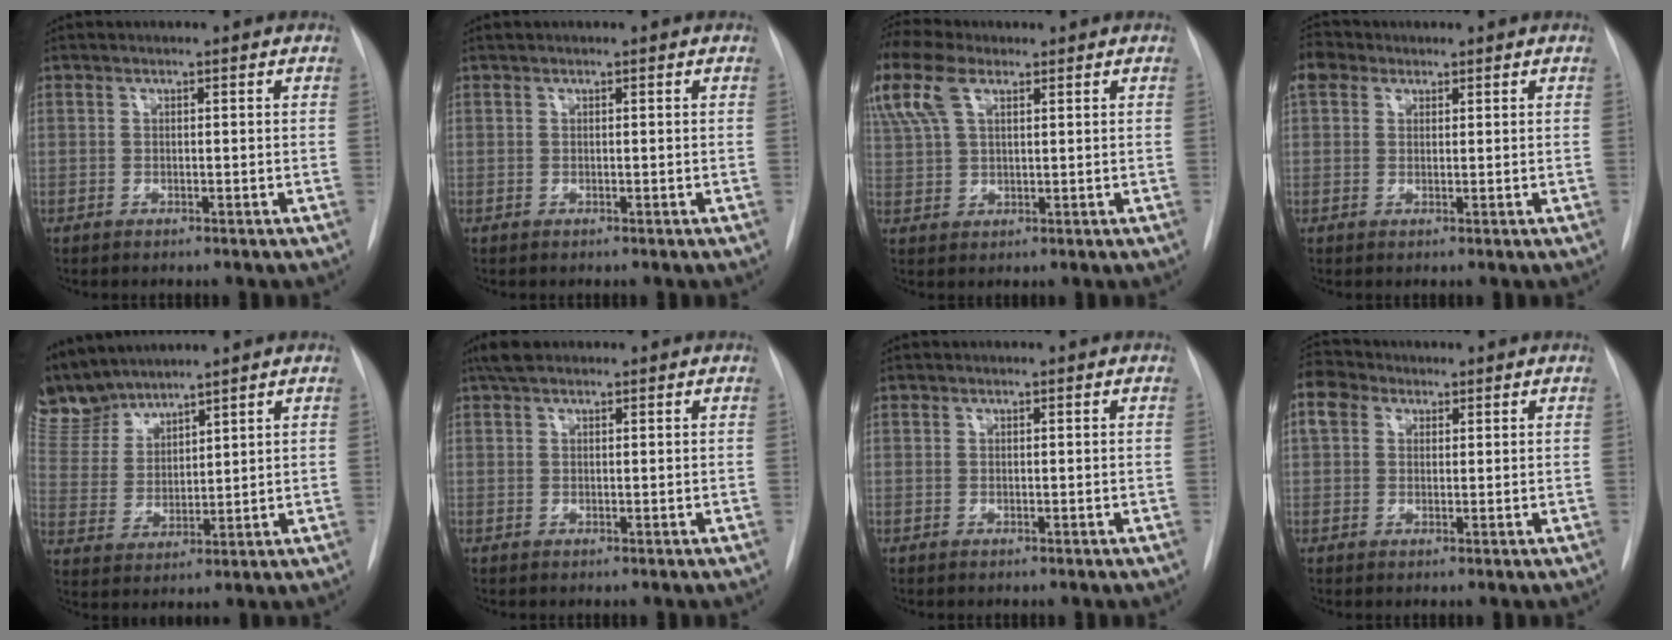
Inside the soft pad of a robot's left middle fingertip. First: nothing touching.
{"total": 0.0}
{"total": 14.2, "force": [8.0, 7.4, 9.2], "torque": [-0.247, 0.044, 0.153]}
{"total": 3.5, "force": [2.0, 2.6, 1.2], "torque": [-0.031, 0.017, 0.038]}
{"total": 9.1, "force": [8.8, 1.9, 1.3], "torque": [-0.050, 0.008, 0.197]}
{"total": 2.8, "force": [2.1, 1.1, 1.4], "torque": [-0.030, 0.016, 0.039]}
{"total": 0.0}
{"total": 5.2, "force": [2.5, 3.9, 2.3], "torque": [-0.058, 0.028, 0.049]}